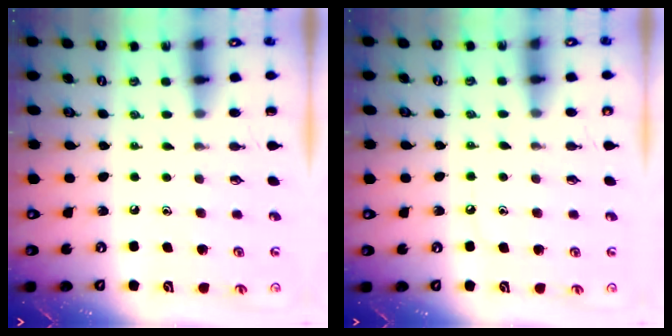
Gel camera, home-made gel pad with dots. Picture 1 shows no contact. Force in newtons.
{"total": 4.9, "press": 4.9, "slide": 0.7}